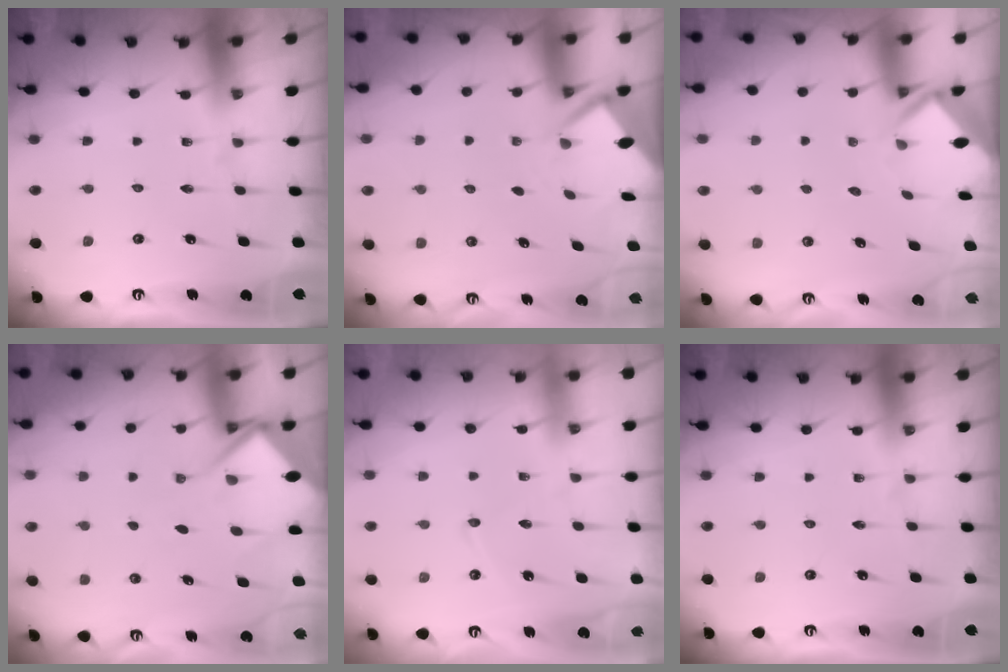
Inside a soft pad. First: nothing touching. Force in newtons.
{"total": 2.7, "press": 2.7, "slide": 0.3}
{"total": 2.9, "press": 2.9, "slide": 0.2}
{"total": 9.1, "press": 9.1, "slide": 1.0}
{"total": 2.1, "press": 2.1, "slide": 0.2}
{"total": 0.0}